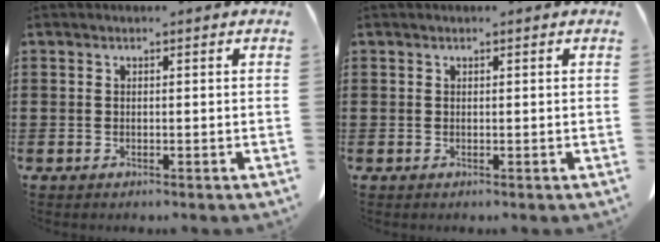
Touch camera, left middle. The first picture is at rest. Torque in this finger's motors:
{"motor_torque": [-0.24, 0.44, -0.04, 0.01]}